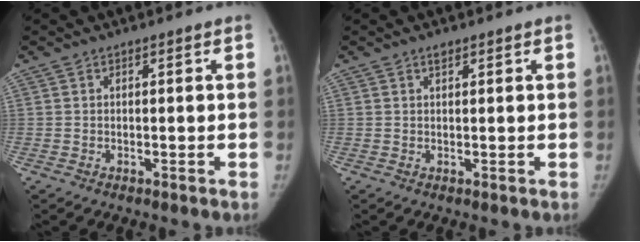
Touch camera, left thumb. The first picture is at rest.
{"total": 1.2, "force": [0.8, 0.6, 0.6], "torque": [-0.007, -0.004, 0.012]}